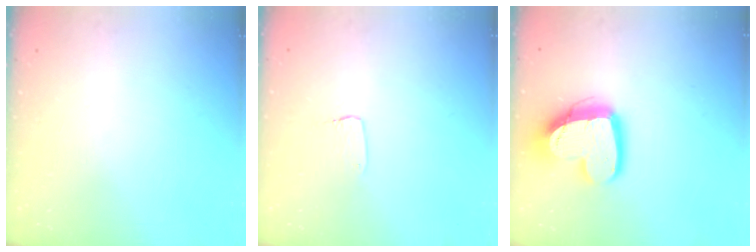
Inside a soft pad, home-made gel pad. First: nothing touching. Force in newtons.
{"total": 3.5, "press": 3.4, "slide": 0.3}
{"total": 15.5, "press": 15.4, "slide": 1.4}